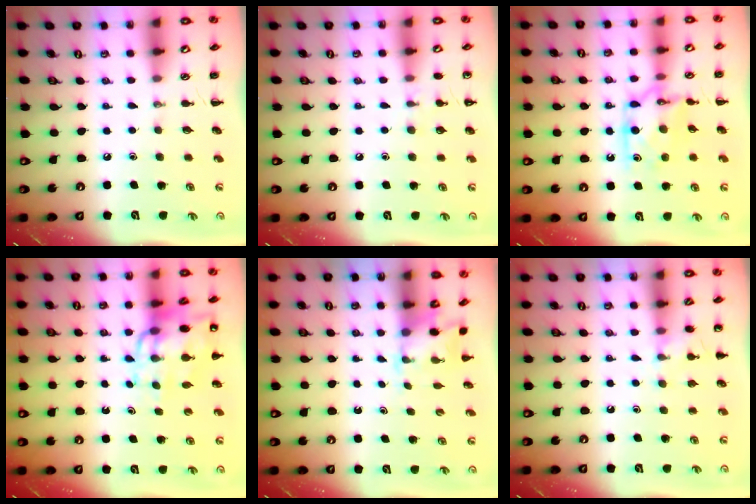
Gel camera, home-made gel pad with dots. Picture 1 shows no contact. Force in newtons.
{"total": 6.2, "press": 6.0, "slide": 1.9}
{"total": 10.2, "press": 10.2, "slide": 0.9}
{"total": 13.0, "press": 12.7, "slide": 3.0}
{"total": 1.7, "press": 1.6, "slide": 0.5}
{"total": 7.4, "press": 7.1, "slide": 2.0}